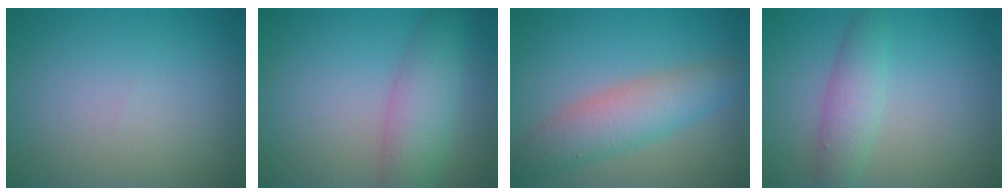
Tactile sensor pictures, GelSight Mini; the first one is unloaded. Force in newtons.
{"total": 4.8, "press": 4.8, "slide": 0.1}
{"total": 5.0, "press": 5.0, "slide": 0.1}
{"total": 3.1, "press": 3.1, "slide": 0.1}